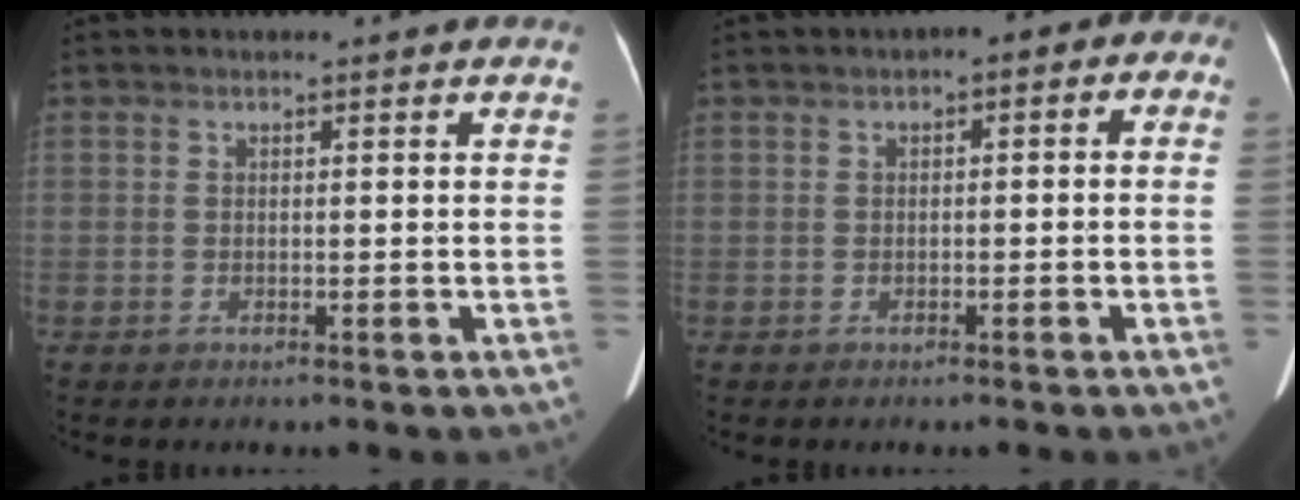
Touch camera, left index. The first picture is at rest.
{"total": 3.8, "force": [-0.5, 2.0, 3.2], "torque": [-0.027, 0.034, -0.015]}